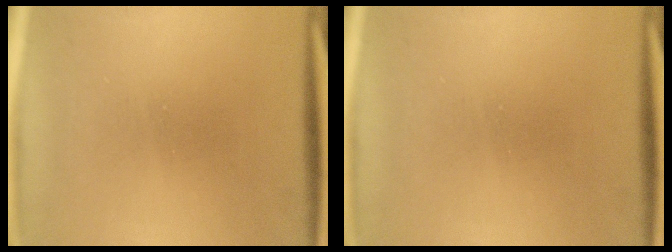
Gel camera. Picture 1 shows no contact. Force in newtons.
{"total": 0.0}